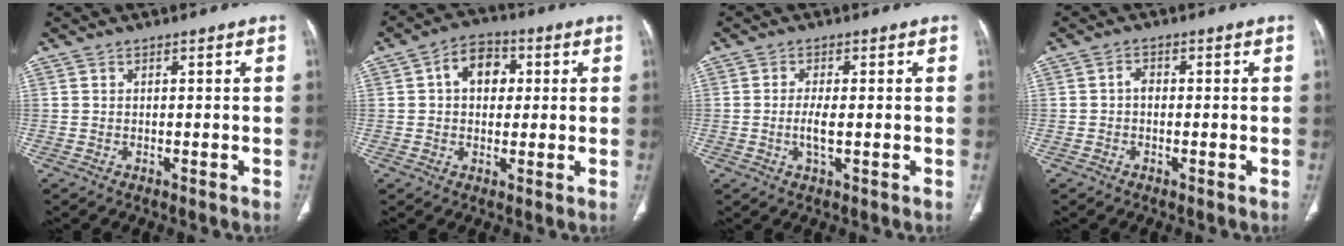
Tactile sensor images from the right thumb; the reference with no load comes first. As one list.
[{"total": 8.0, "force": [1.6, 5.8, 5.2], "torque": [-0.050, 0.012, 0.017]}, {"total": 3.5, "force": [-0.4, 1.1, 3.3], "torque": [-0.072, -0.005, -0.009]}, {"total": 1.6, "force": [-0.2, 1.2, 1.1], "torque": [-0.011, 0.005, -0.009]}]